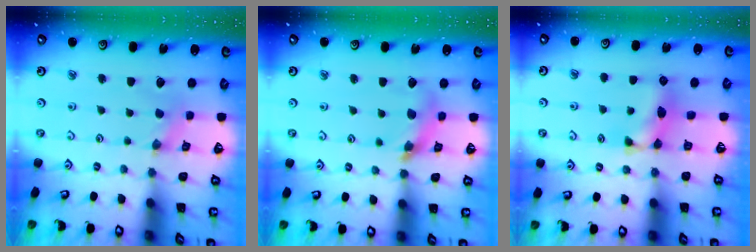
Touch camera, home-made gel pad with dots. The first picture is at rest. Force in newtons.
{"total": 10.0, "press": 9.9, "slide": 1.3}
{"total": 10.0, "press": 10.0, "slide": 0.4}